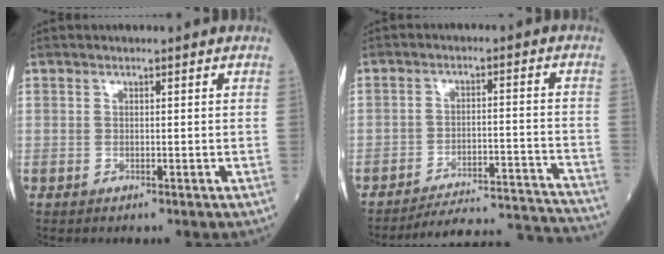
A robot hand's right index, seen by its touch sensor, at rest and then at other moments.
{"total": 17.2, "force": [-17.0, -0.7, 2.3], "torque": [-0.024, 0.008, -0.230]}